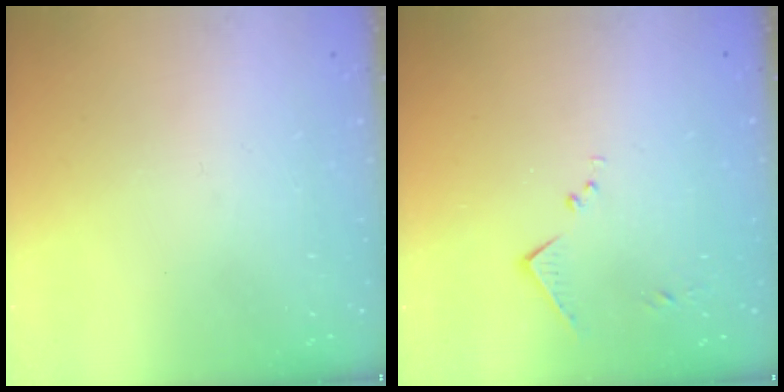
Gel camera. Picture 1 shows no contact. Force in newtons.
{"total": 6.9, "press": 6.8, "slide": 0.6}